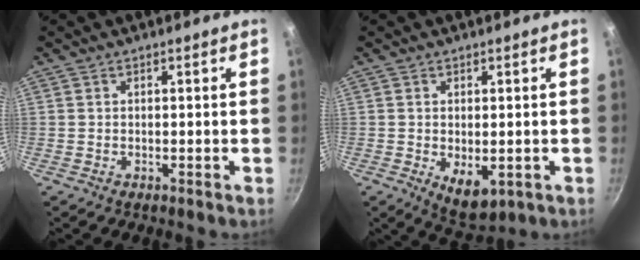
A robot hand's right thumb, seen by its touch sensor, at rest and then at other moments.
{"total": 6.4, "force": [-1.2, 3.5, 5.2], "torque": [-0.069, -0.013, -0.005]}